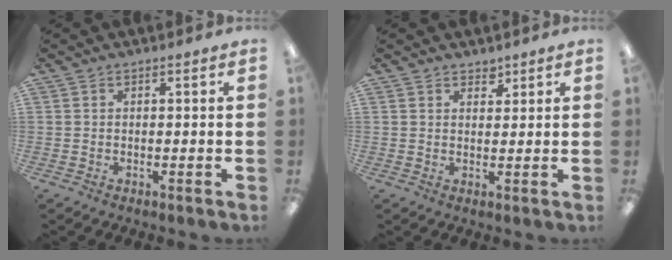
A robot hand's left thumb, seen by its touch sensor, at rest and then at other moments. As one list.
[{"total": 2.1, "force": [1.8, 1.1, 0.3], "torque": [0.010, -0.009, 0.031]}]